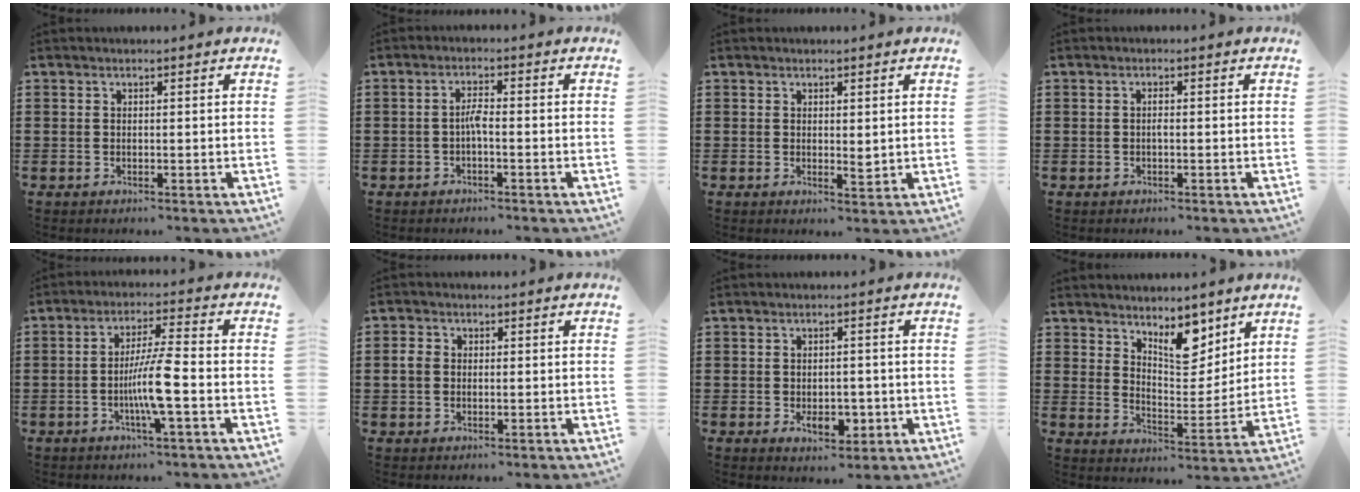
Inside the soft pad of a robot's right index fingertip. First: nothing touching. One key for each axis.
{"total": 2.2, "fx": -0.7, "fy": 0.3, "fz": 2.1, "tx": -0.049, "ty": 0.001, "tz": -0.017}
{"total": 0.6, "fx": 0.1, "fy": 0.3, "fz": 0.5, "tx": -0.010, "ty": 0.002, "tz": 0.003}
{"total": 0.9, "fx": -0.3, "fy": 0.1, "fz": 0.8, "tx": -0.016, "ty": -0.002, "tz": -0.004}
{"total": 7.6, "fx": -2.1, "fy": 0.2, "fz": 7.3, "tx": -0.137, "ty": -0.008, "tz": -0.045}
{"total": 2.1, "fx": 0.0, "fy": 1.7, "fz": 1.2, "tx": -0.027, "ty": 0.008, "tz": -0.002}
{"total": 4.5, "fx": -1.4, "fy": 2.7, "fz": 3.4, "tx": -0.050, "ty": 0.005, "tz": -0.025}
{"total": 7.7, "fx": 5.6, "fy": 3.6, "fz": 4.0, "tx": -0.063, "ty": -0.022, "tz": 0.096}